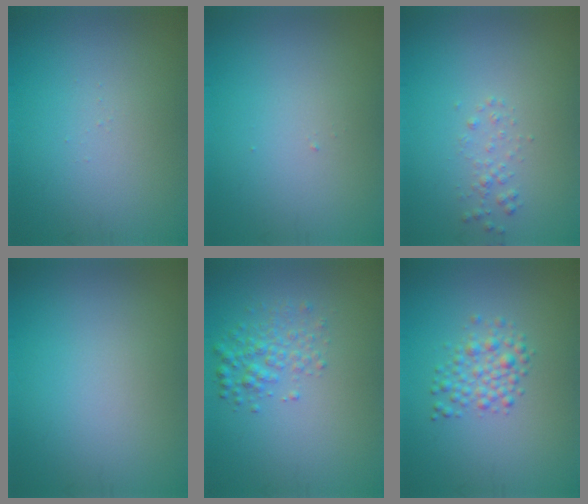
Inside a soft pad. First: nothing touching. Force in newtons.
{"total": 0.0}
{"total": 1.0, "press": 1.0, "slide": 0.1}
{"total": 0.0}
{"total": 2.4, "press": 2.4, "slide": 0.1}
{"total": 2.4, "press": 2.4, "slide": 0.1}